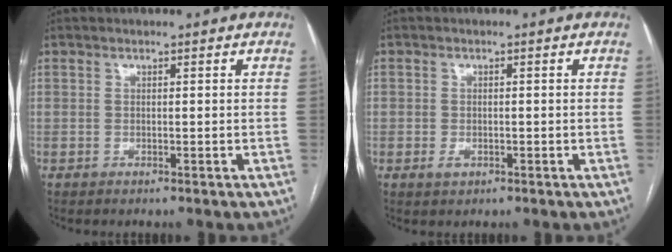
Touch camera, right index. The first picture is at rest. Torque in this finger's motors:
{"motor_torque": [-0.61, 0.48, -1.05, -0.21]}